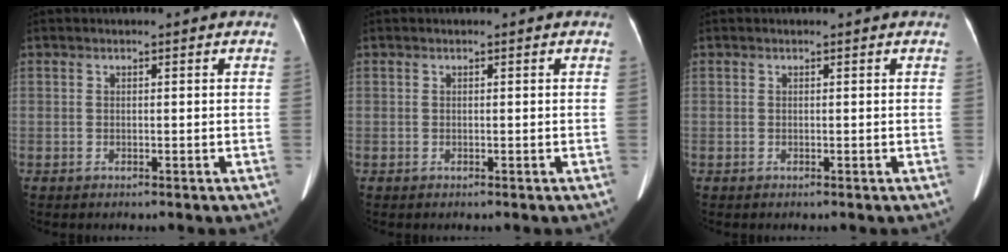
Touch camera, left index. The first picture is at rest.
{"total": 0.0}
{"total": 0.0}